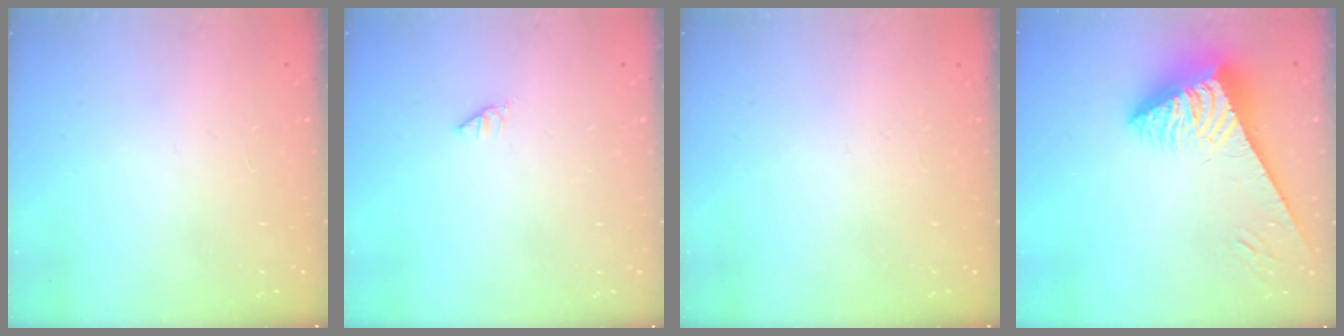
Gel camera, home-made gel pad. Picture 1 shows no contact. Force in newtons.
{"total": 0.0}
{"total": 0.0}
{"total": 6.5, "press": 6.4, "slide": 1.0}